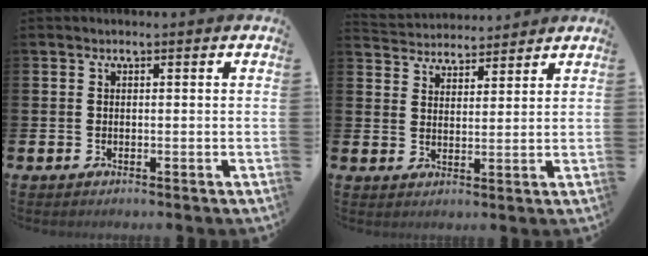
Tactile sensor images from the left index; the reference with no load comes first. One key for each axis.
{"total": 4.2, "fx": 4.0, "fy": 0.9, "fz": -0.5, "tx": -0.008, "ty": -0.021, "tz": 0.074}